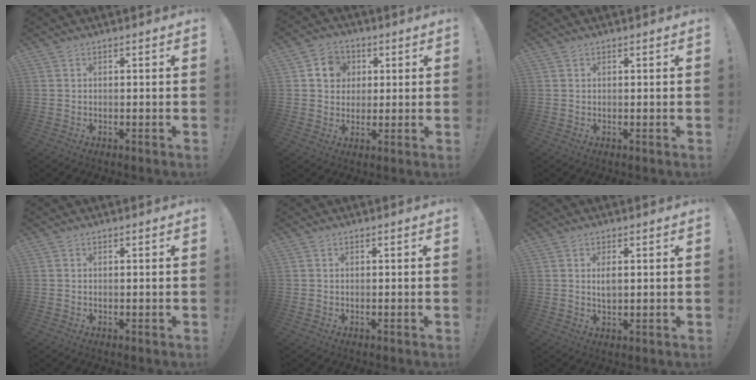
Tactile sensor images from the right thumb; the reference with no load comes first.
{"total": 8.7, "force": [2.4, 7.9, 2.8], "torque": [-0.040, -0.004, 0.051]}
{"total": 0.0}
{"total": 0.0}
{"total": 0.0}
{"total": 2.7, "force": [0.8, 1.3, 2.2], "torque": [-0.031, -0.004, 0.011]}